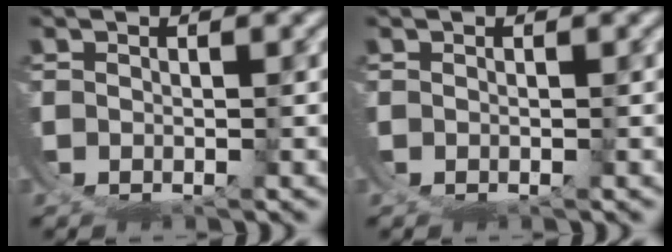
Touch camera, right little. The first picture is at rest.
{"total": 0.0}